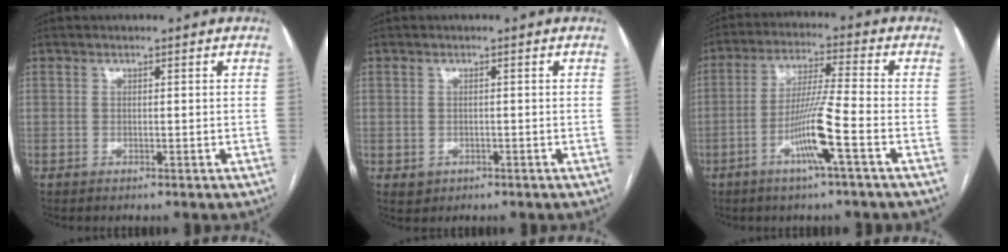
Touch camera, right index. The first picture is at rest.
{"total": 1.8, "force": [-0.5, 1.7, 0.3], "torque": [-0.001, 0.003, 0.000]}
{"total": 9.3, "force": [-3.9, -0.8, 8.4], "torque": [-0.165, -0.004, -0.076]}